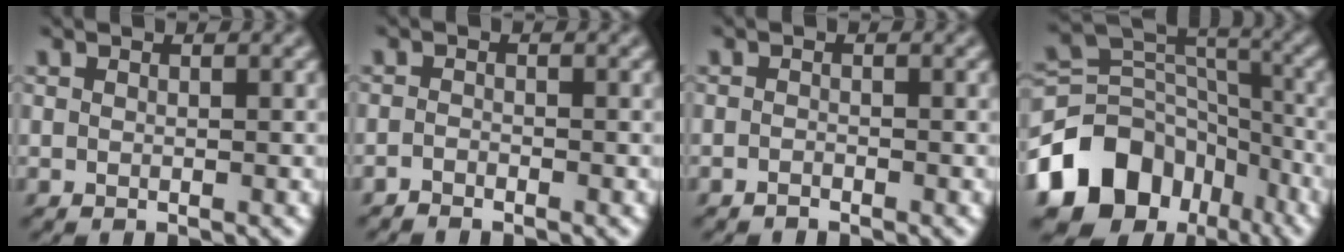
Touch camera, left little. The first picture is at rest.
{"total": 1.0, "force": [-1.0, 0.2, 0.1], "torque": [-0.001, 0.002, -0.022]}
{"total": 0.7, "force": [-0.7, 0.1, 0.1], "torque": [0.000, 0.000, -0.015]}
{"total": 11.3, "force": [-6.3, 8.2, 4.7], "torque": [-0.089, 0.012, -0.119]}